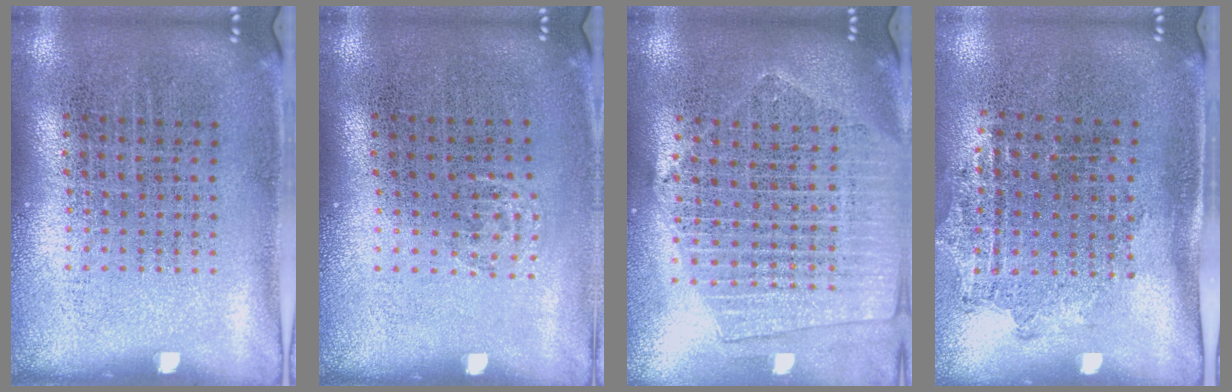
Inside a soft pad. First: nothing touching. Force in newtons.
{"total": 0.6, "press": 0.5, "slide": 0.3}
{"total": 2.0, "press": 1.9, "slide": 0.9}
{"total": 1.3, "press": 1.0, "slide": 0.9}